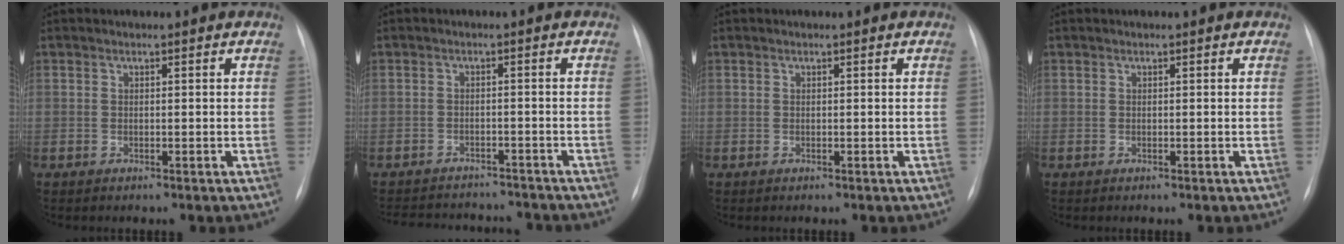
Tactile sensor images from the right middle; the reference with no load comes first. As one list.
[{"total": 12.8, "force": [-12.0, 3.3, 3.1], "torque": [-0.063, 0.011, -0.152]}, {"total": 0.0}, {"total": 0.0}]